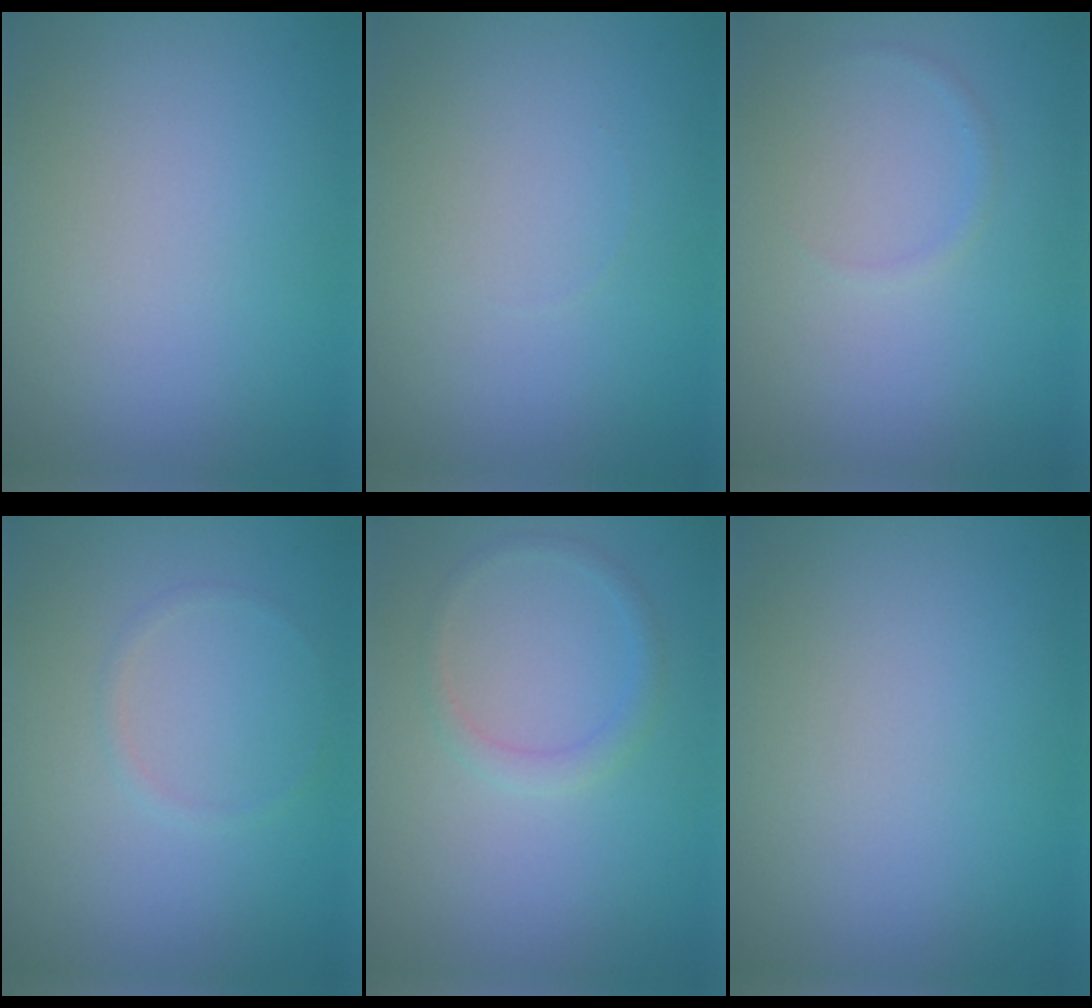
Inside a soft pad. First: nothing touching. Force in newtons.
{"total": 0.0}
{"total": 0.7, "press": 0.7, "slide": 0.1}
{"total": 0.7, "press": 0.7, "slide": 0.1}
{"total": 1.4, "press": 1.4, "slide": 0.1}
{"total": 0.0}